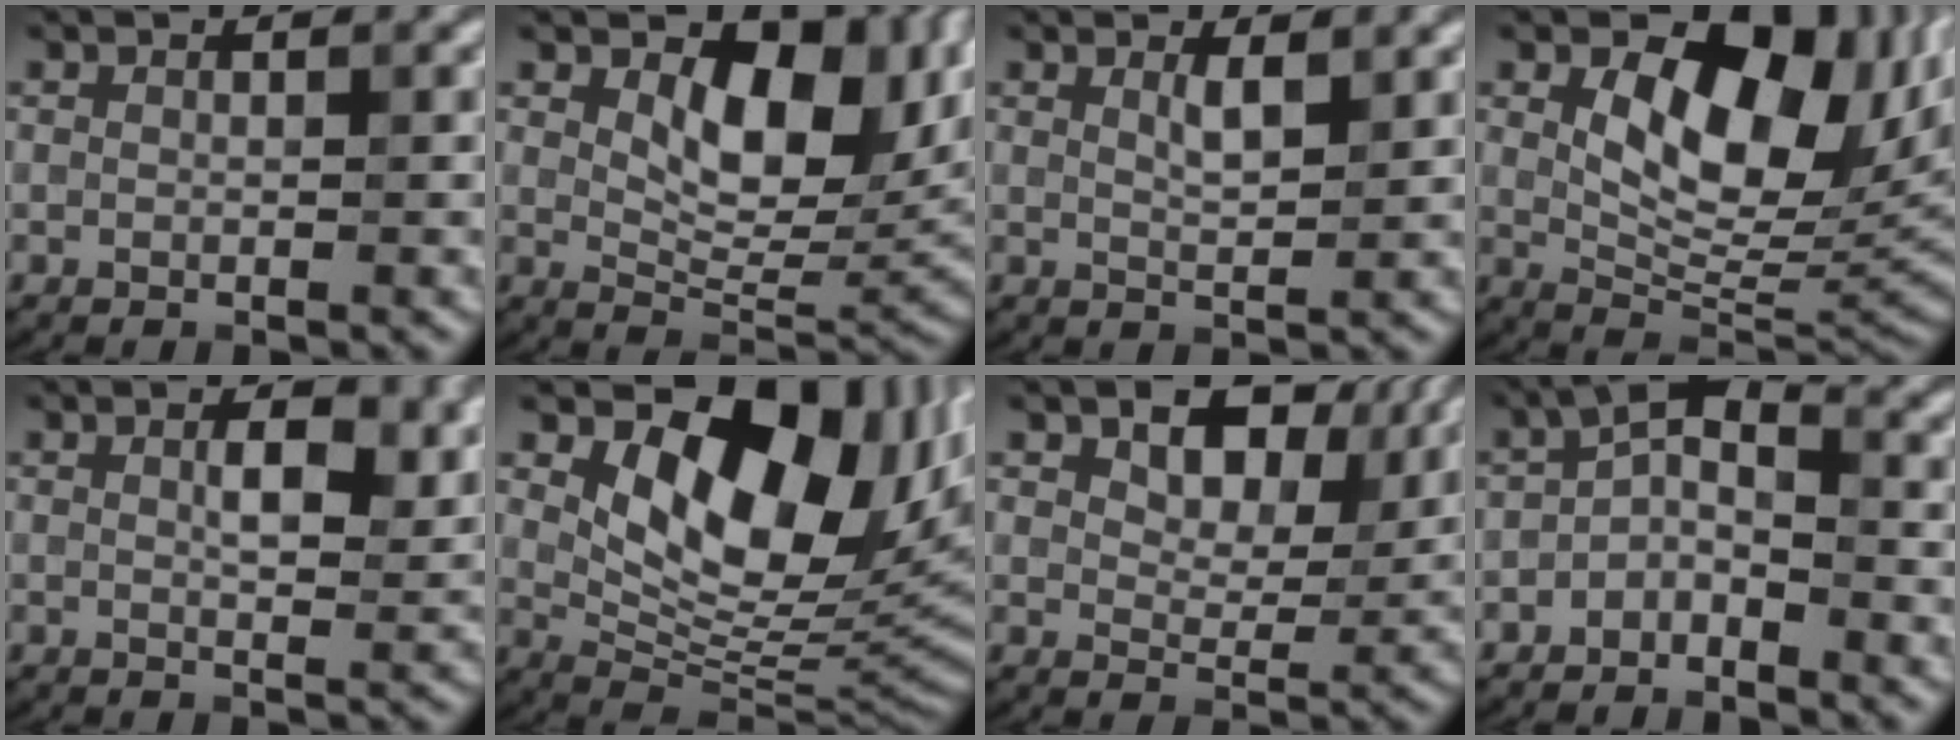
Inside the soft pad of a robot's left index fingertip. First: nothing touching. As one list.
[{"total": 10.5, "force": [2.9, 5.8, 8.3], "torque": [-0.115, -0.008, 0.050]}, {"total": 1.7, "force": [1.1, 0.4, 1.3], "torque": [-0.024, -0.004, 0.020]}, {"total": 11.7, "force": [3.3, 6.4, 9.2], "torque": [-0.133, -0.004, 0.057]}, {"total": 4.2, "force": [1.4, 1.7, 3.6], "torque": [-0.058, -0.001, 0.023]}, {"total": 12.9, "force": [4.2, 7.2, 9.9], "torque": [-0.132, -0.006, 0.077]}, {"total": 7.1, "force": [3.5, 4.1, 4.6], "torque": [-0.075, -0.007, 0.053]}, {"total": 2.8, "force": [-1.7, 1.3, 1.8], "torque": [-0.032, 0.014, -0.040]}]